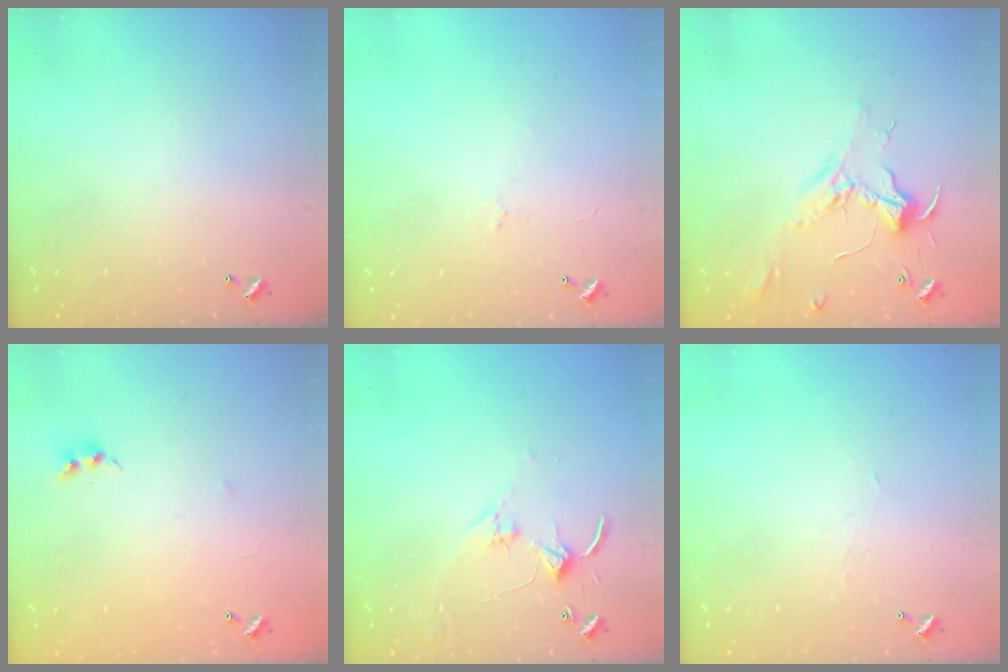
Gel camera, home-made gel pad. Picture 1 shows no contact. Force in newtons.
{"total": 1.9, "press": 1.8, "slide": 0.6}
{"total": 2.4, "press": 2.3, "slide": 0.8}
{"total": 6.7, "press": 6.7, "slide": 0.3}
{"total": 2.8, "press": 2.8, "slide": 0.4}
{"total": 1.7, "press": 1.7, "slide": 0.4}